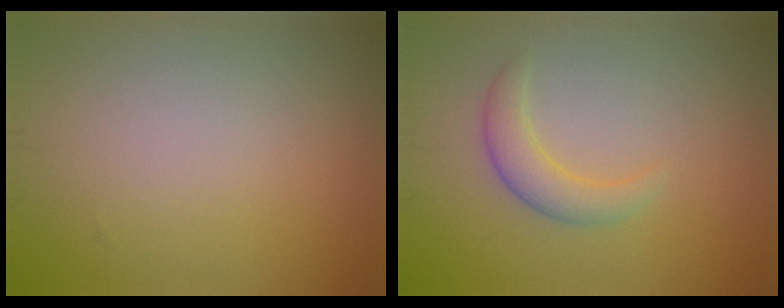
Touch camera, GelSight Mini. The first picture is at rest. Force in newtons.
{"total": 2.5, "press": 2.5, "slide": 0.1}